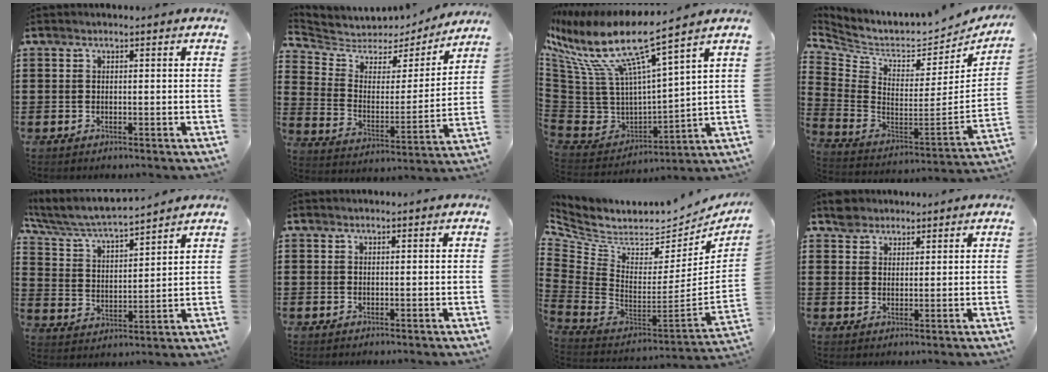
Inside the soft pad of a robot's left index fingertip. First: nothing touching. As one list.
[{"total": 4.8, "force": [4.4, 1.9, 0.3], "torque": [-0.042, -0.037, 0.069]}, {"total": 12.7, "force": [8.0, 2.9, 9.5], "torque": [-0.222, -0.061, 0.125]}, {"total": 4.0, "force": [3.1, 1.9, 1.5], "torque": [-0.054, -0.050, 0.049]}, {"total": 5.8, "force": [5.5, 0.2, 1.9], "torque": [-0.064, -0.038, 0.089]}, {"total": 0.0}, {"total": 5.0, "force": [4.5, 1.5, 1.5], "torque": [-0.065, -0.067, 0.078]}, {"total": 3.1, "force": [2.6, 1.7, 0.2], "torque": [-0.004, 0.005, 0.051]}]